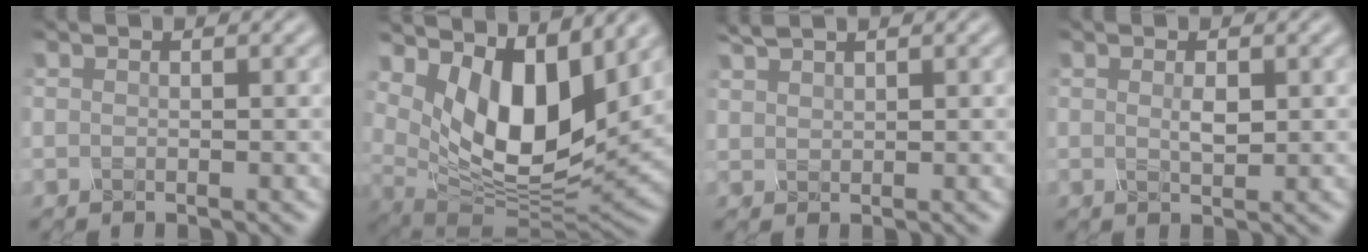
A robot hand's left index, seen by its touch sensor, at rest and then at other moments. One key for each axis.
{"total": 9.8, "fx": 4.1, "fy": 4.6, "fz": 7.7, "tx": -0.139, "ty": -0.019, "tz": 0.085}
{"total": 1.3, "fx": 1.3, "fy": -0.2, "fz": -0.1, "tx": -0.003, "ty": 0.006, "tz": 0.042}
{"total": 0.7, "fx": -0.1, "fy": -0.1, "fz": 0.7, "tx": -0.020, "ty": 0.002, "tz": 0.012}